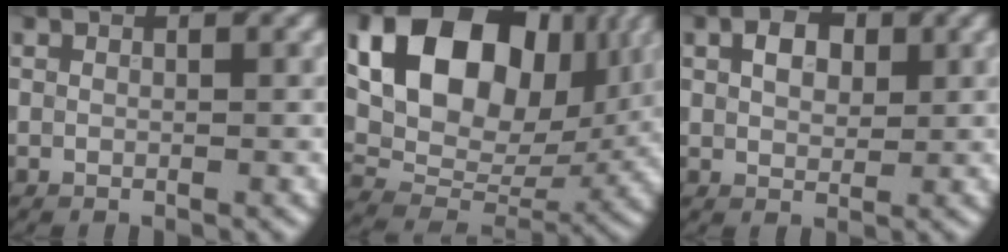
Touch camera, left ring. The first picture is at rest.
{"total": 17.4, "force": [6.0, 11.7, 11.3], "torque": [-0.205, 0.025, 0.114]}
{"total": 2.9, "force": [1.0, 2.0, 1.9], "torque": [-0.037, 0.005, 0.015]}